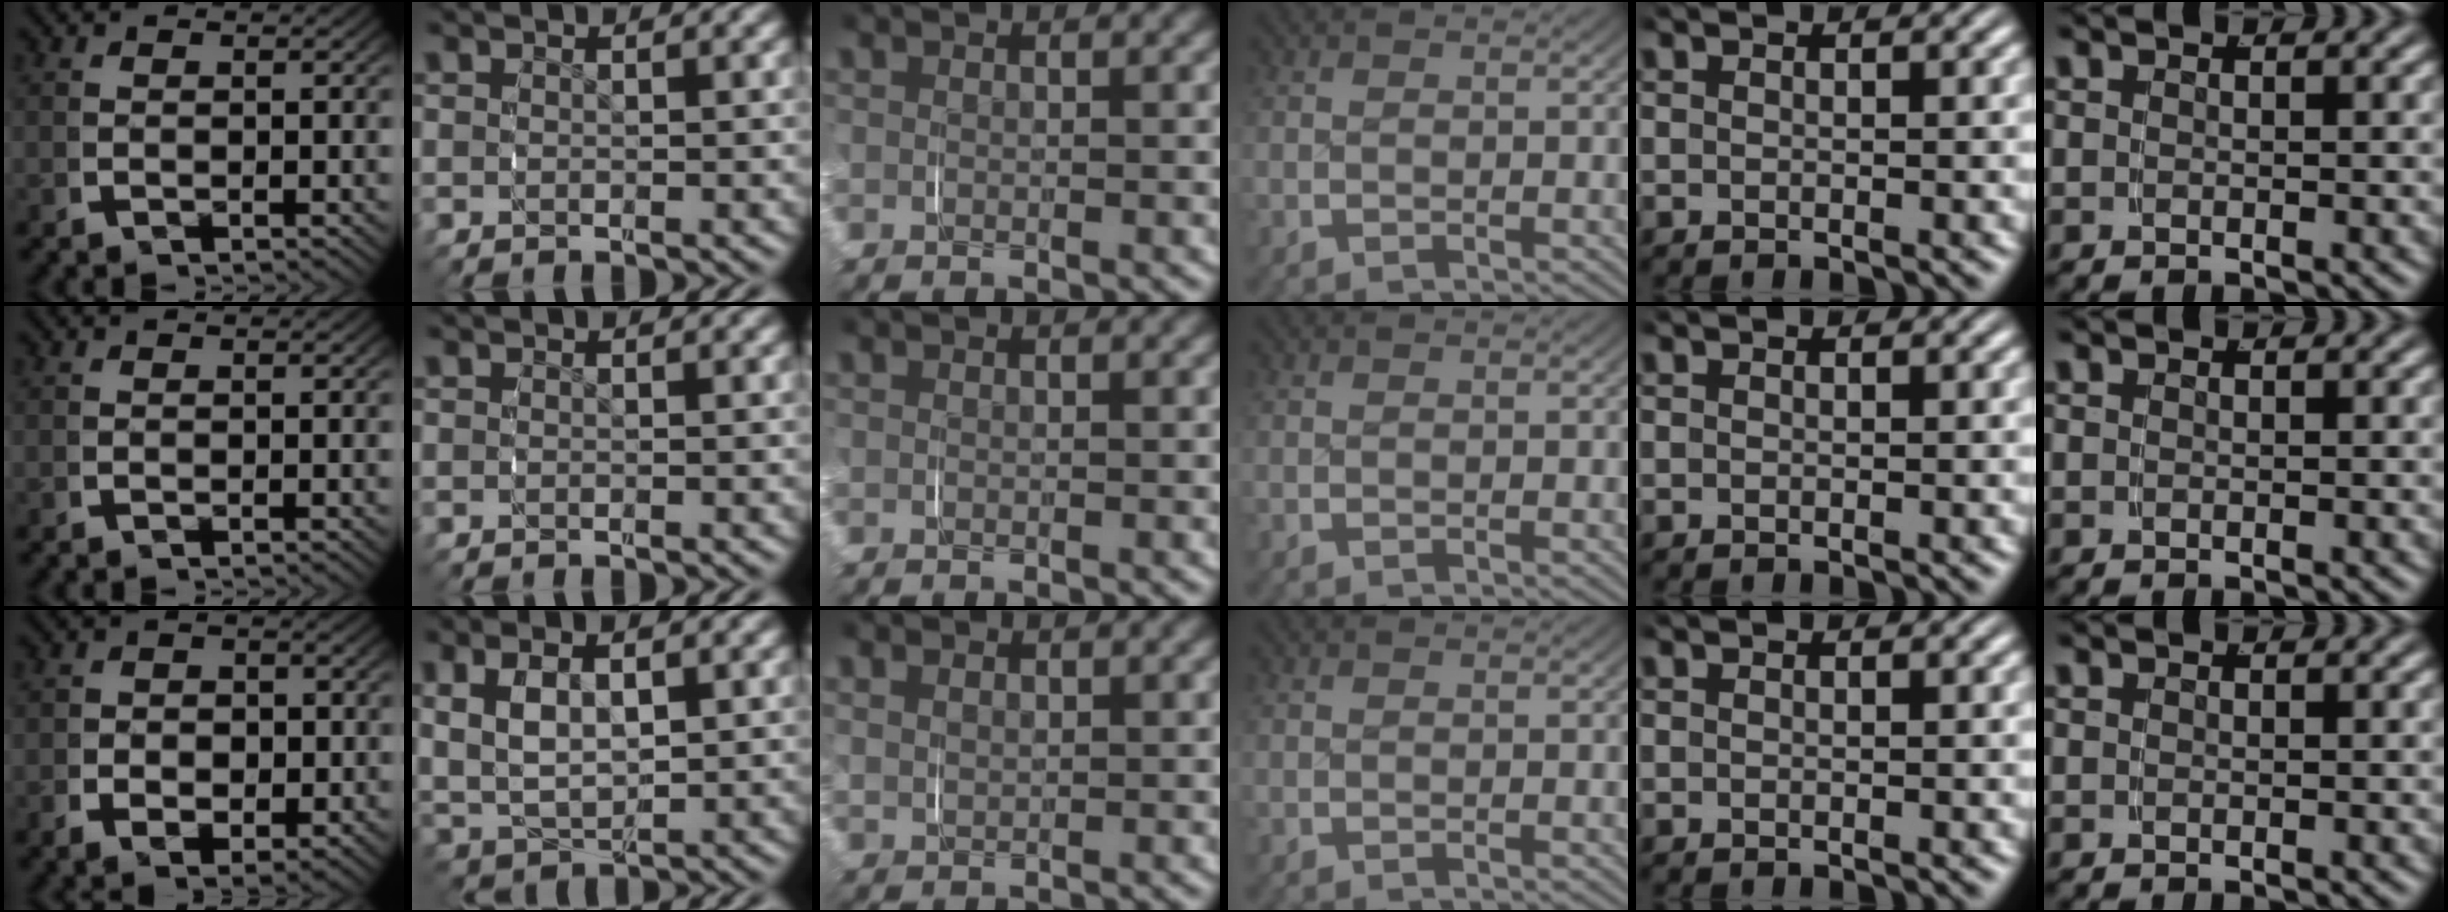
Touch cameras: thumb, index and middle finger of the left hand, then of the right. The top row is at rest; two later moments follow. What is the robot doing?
{"motion": "grasp_and_lifting", "object": "scarf"}